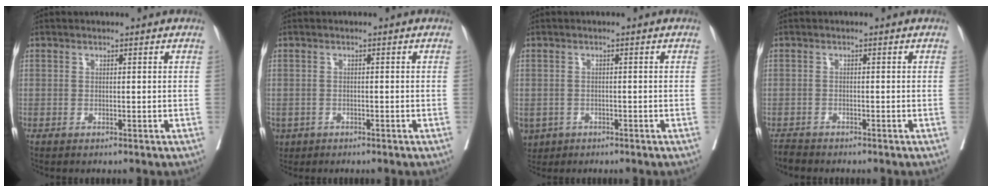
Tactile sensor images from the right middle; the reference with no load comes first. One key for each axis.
{"total": 3.1, "fx": -1.9, "fy": 2.3, "fz": 0.7, "tx": -0.015, "ty": 0.000, "tz": -0.030}
{"total": 4.9, "fx": -2.7, "fy": 3.9, "fz": 1.4, "tx": -0.028, "ty": 0.000, "tz": -0.040}
{"total": 1.7, "fx": -1.7, "fy": 0.4, "fz": 0.0, "tx": -0.001, "ty": -0.005, "tz": -0.029}